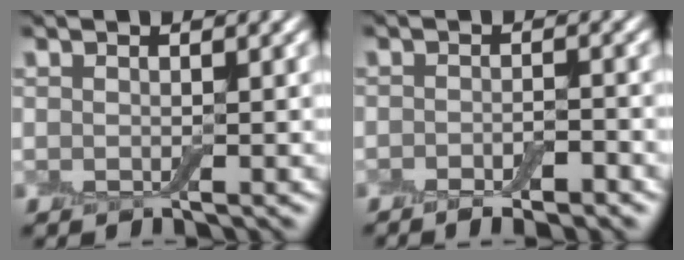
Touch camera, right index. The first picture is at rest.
{"total": 3.1, "force": [-1.9, 1.0, 2.3], "torque": [-0.030, 0.002, -0.027]}